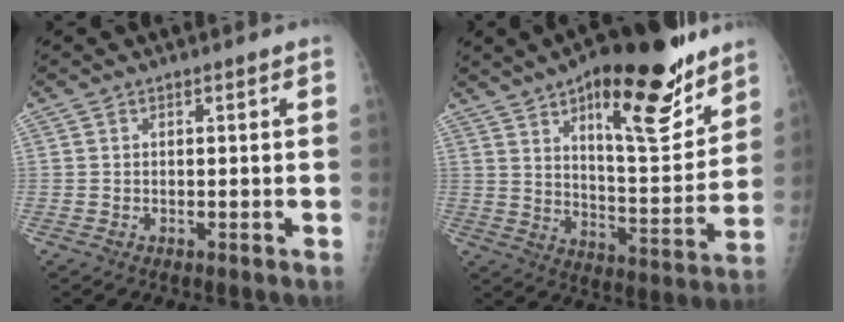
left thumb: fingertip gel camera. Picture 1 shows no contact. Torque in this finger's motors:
{"motor_torque": [0.45, 0.76, 1.45, -1.33, 0.18]}